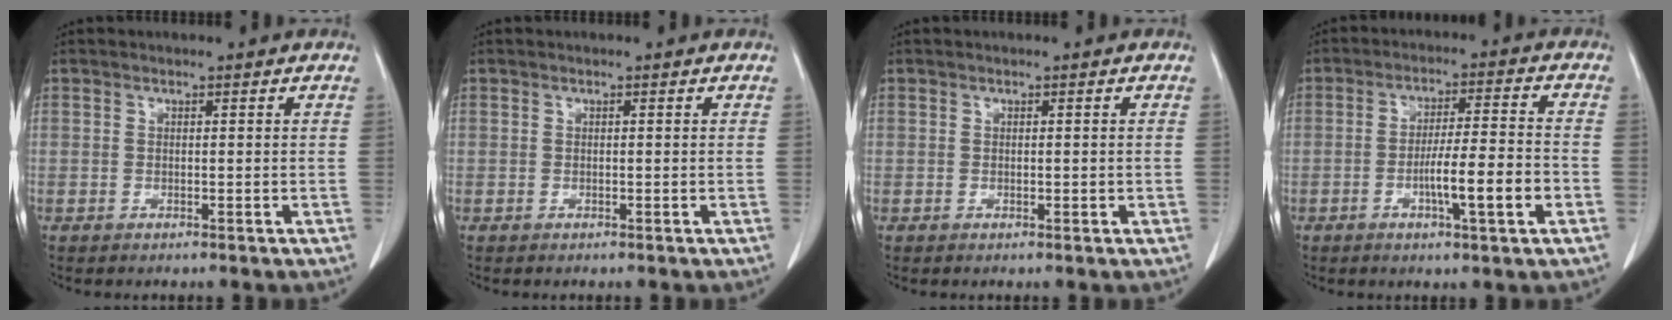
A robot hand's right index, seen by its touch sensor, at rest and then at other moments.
{"total": 0.0}
{"total": 1.1, "force": [-0.1, 0.7, 0.9], "torque": [-0.020, 0.001, 0.001]}
{"total": 9.5, "force": [-3.1, 0.8, 8.9], "torque": [-0.146, 0.005, -0.049]}